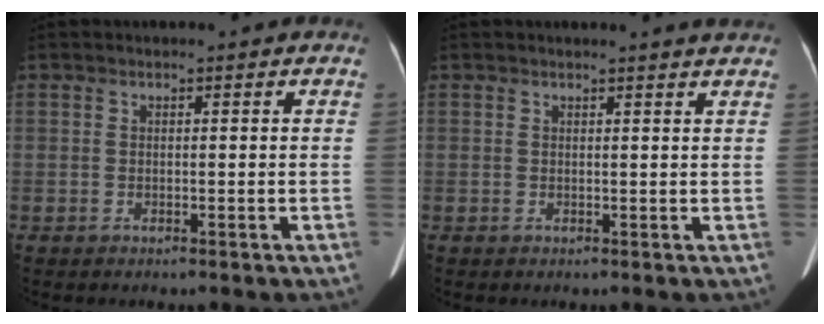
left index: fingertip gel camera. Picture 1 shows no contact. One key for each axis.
{"total": 2.4, "fx": 2.3, "fy": -0.3, "fz": 0.5, "tx": -0.012, "ty": -0.001, "tz": 0.018}